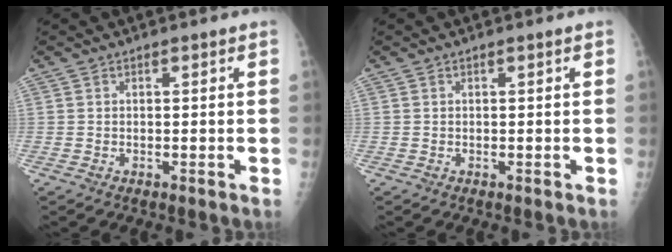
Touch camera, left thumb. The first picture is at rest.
{"total": 0.0}